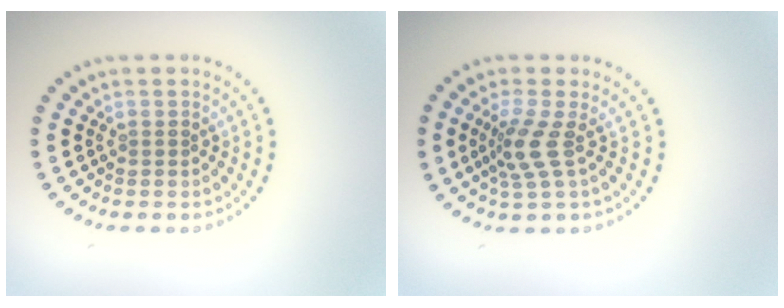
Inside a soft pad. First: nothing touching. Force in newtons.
{"total": 2.8, "press": 2.0, "slide": 2.0}